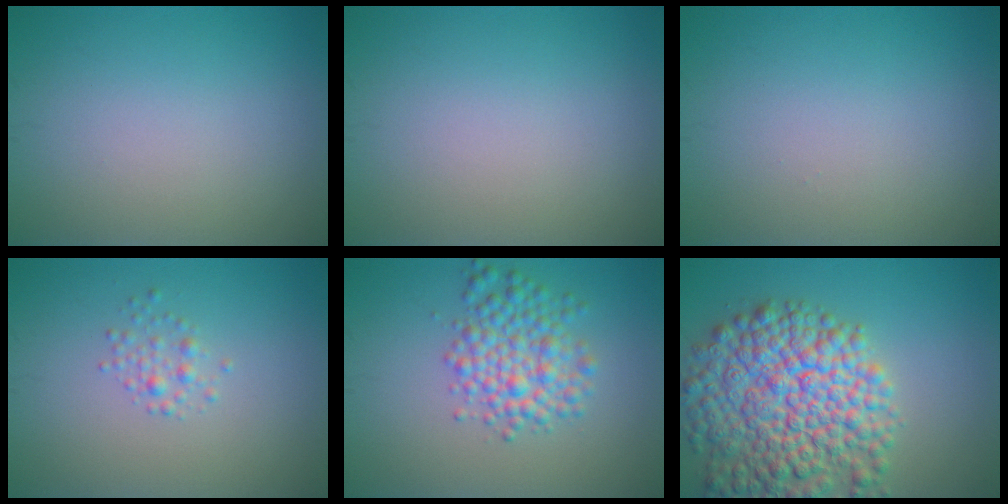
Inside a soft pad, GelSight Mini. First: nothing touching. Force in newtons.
{"total": 0.0}
{"total": 0.0}
{"total": 1.3, "press": 1.3, "slide": 0.0}
{"total": 4.5, "press": 4.5, "slide": 0.1}
{"total": 11.4, "press": 11.4, "slide": 0.6}